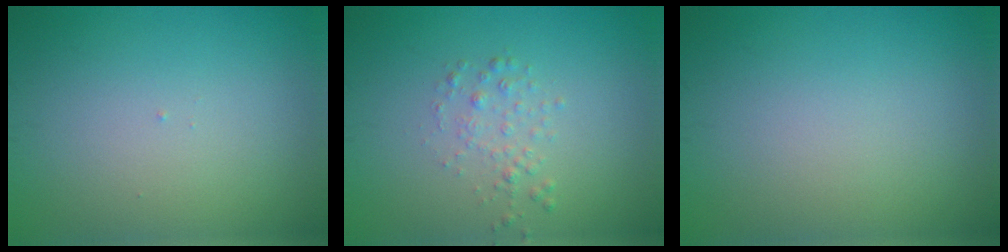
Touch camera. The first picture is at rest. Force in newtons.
{"total": 1.4, "press": 1.4, "slide": 0.1}
{"total": 0.0}